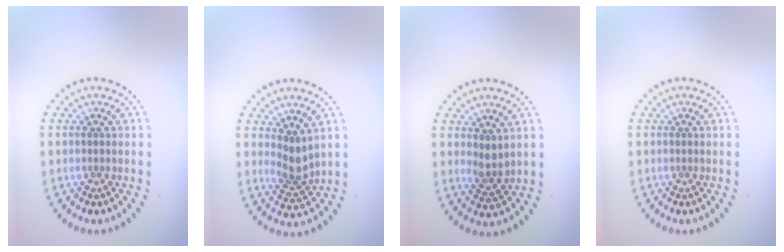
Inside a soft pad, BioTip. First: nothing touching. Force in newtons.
{"total": 2.4, "press": 1.8, "slide": 1.6}
{"total": 1.9, "press": 1.7, "slide": 0.9}
{"total": 0.0}